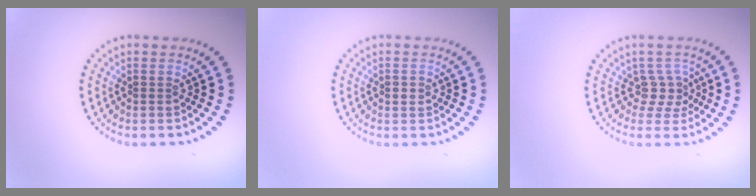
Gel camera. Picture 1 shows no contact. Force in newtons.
{"total": 1.2, "press": 1.2, "slide": 0.2}
{"total": 2.1, "press": 1.6, "slide": 1.4}